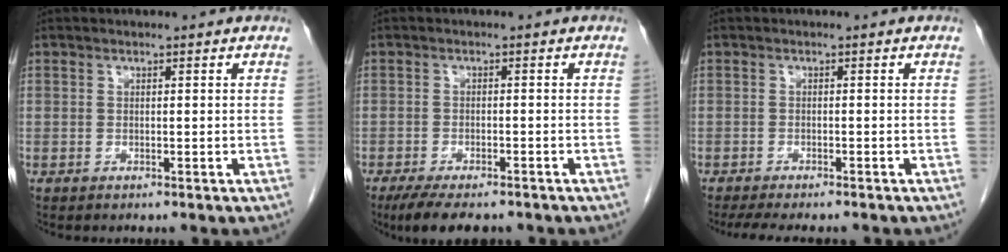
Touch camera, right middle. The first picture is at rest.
{"total": 8.2, "force": [-6.4, 2.6, 4.4], "torque": [-0.065, -0.010, -0.097]}
{"total": 7.8, "force": [-6.7, 1.7, 3.7], "torque": [-0.051, -0.010, -0.097]}